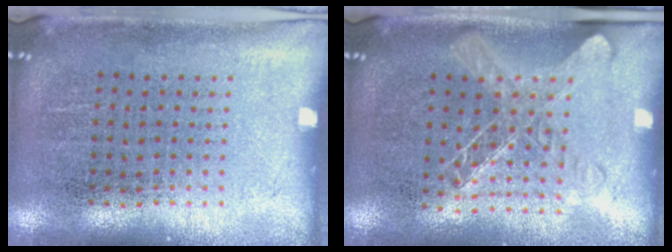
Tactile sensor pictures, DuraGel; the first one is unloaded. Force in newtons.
{"total": 1.4, "press": 1.3, "slide": 0.6}